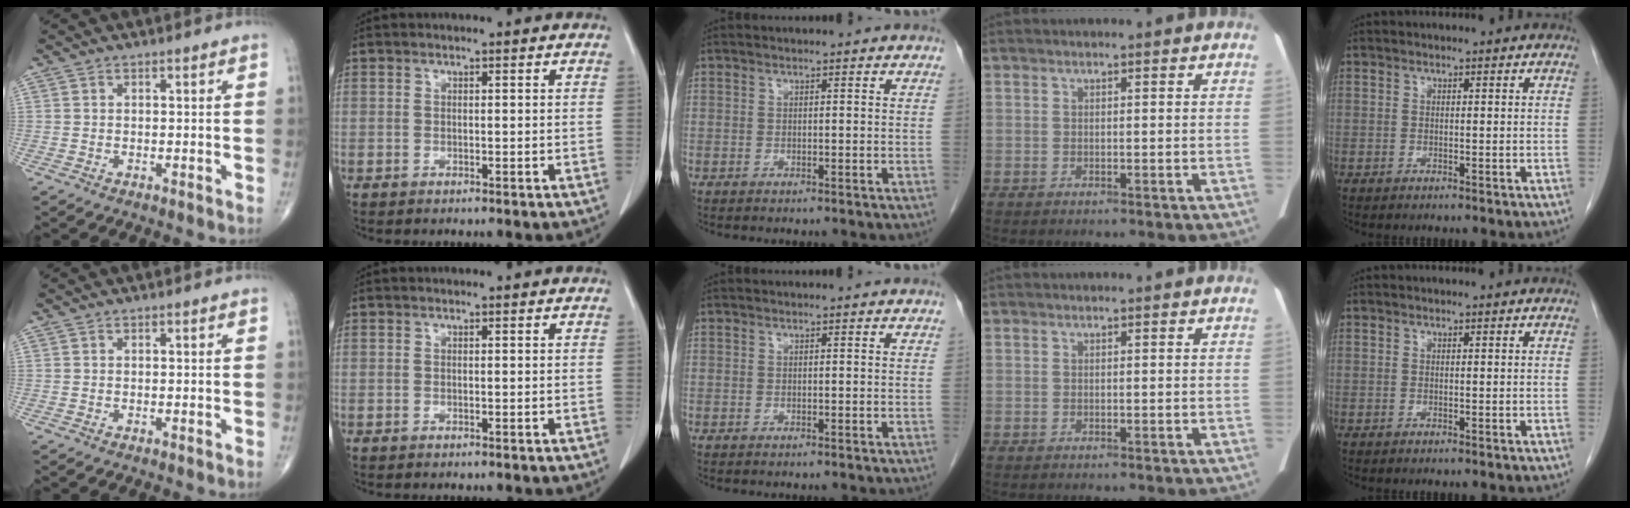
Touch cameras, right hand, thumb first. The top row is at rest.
{}